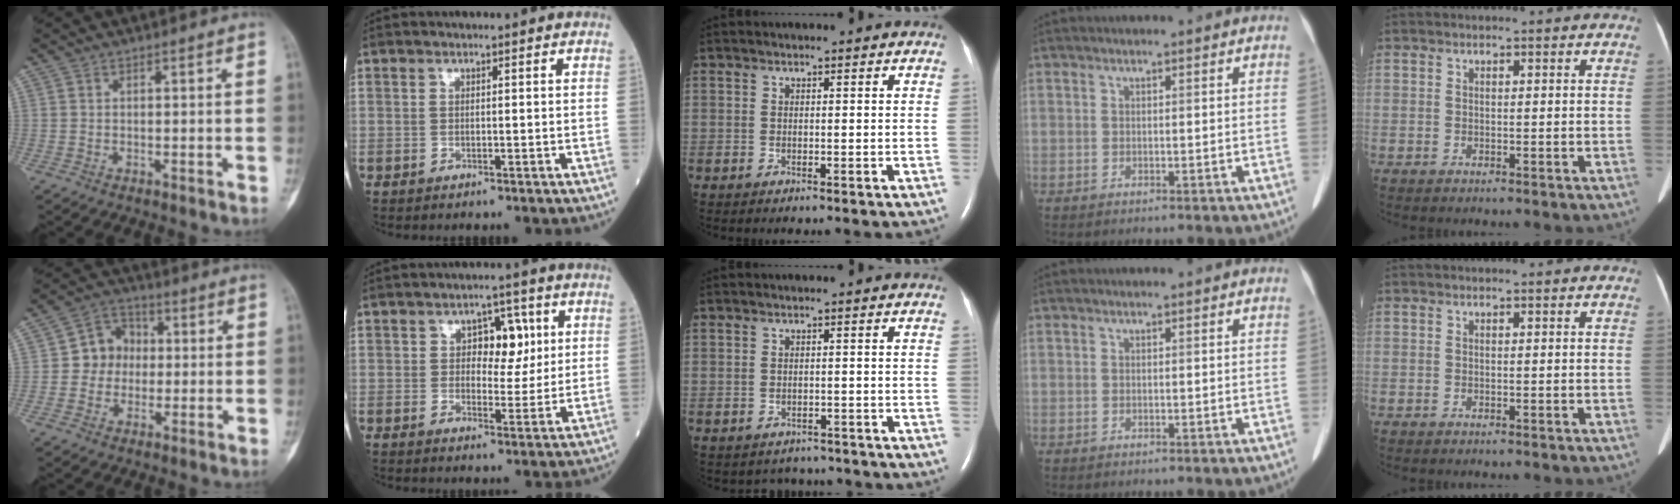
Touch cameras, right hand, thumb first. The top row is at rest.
{"thumb": {"total": 7.6, "force": [-0.1, 6.9, 3.2], "torque": [-0.016, 0.022, -0.016]}, "index": {"total": 6.0, "force": [1.6, 3.4, 4.7], "torque": [-0.059, 0.011, 0.024]}, "middle": {"total": 3.6, "force": [-3.2, 1.6, -0.5], "torque": [0.002, 0.008, -0.041]}}